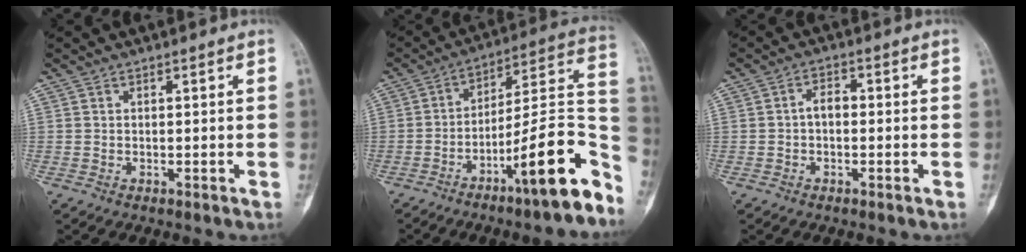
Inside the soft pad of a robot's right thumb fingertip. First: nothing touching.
{"total": 18.8, "force": [-10.0, 3.5, 15.5], "torque": [-0.205, 0.077, -0.153]}
{"total": 2.8, "force": [-0.4, 1.8, 2.1], "torque": [-0.030, 0.015, -0.013]}